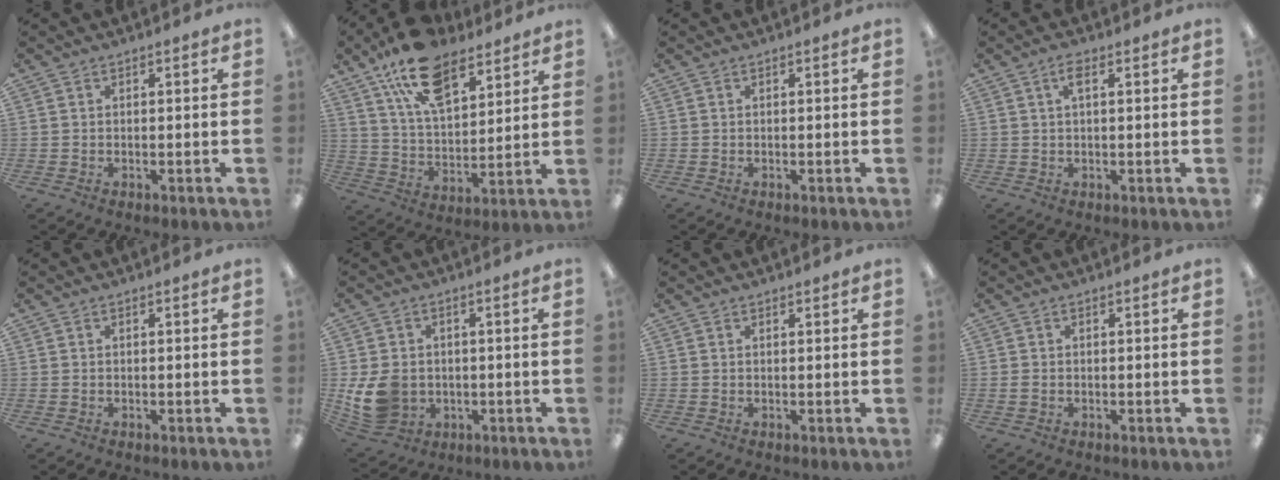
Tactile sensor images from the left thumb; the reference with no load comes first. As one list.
[{"total": 17.3, "force": [11.6, 8.5, 9.6], "torque": [-0.173, -0.050, 0.208]}, {"total": 0.0}, {"total": 3.0, "force": [1.3, 1.0, 2.5], "torque": [-0.047, 0.004, 0.018]}, {"total": 0.0}, {"total": 10.5, "force": [-1.0, 8.8, 5.6], "torque": [-0.124, 0.008, -0.011]}, {"total": 0.5, "force": [0.5, 0.2, 0.0], "torque": [0.008, -0.003, 0.007]}, {"total": 0.9, "force": [-0.2, 0.7, 0.7], "torque": [-0.012, 0.002, -0.004]}]